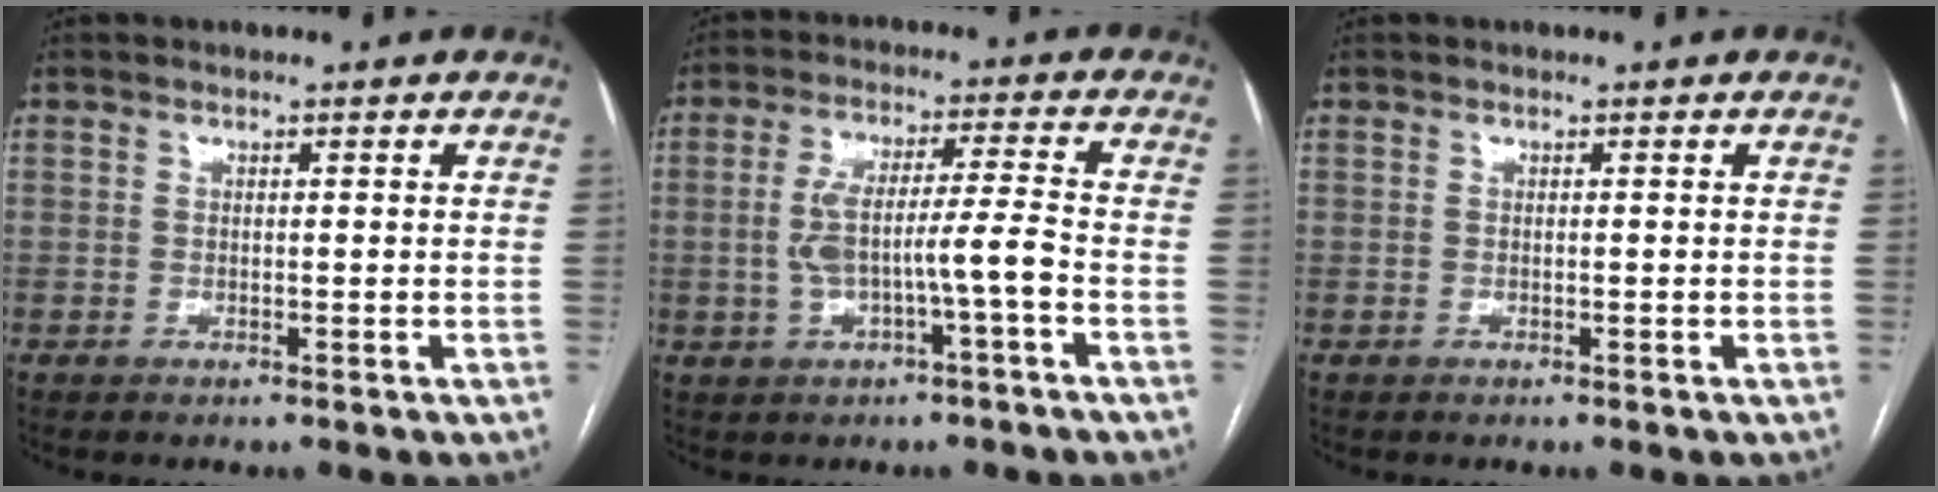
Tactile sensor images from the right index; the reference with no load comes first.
{"total": 8.1, "force": [-1.9, 0.5, 7.8], "torque": [-0.152, 0.020, -0.030]}
{"total": 0.0}